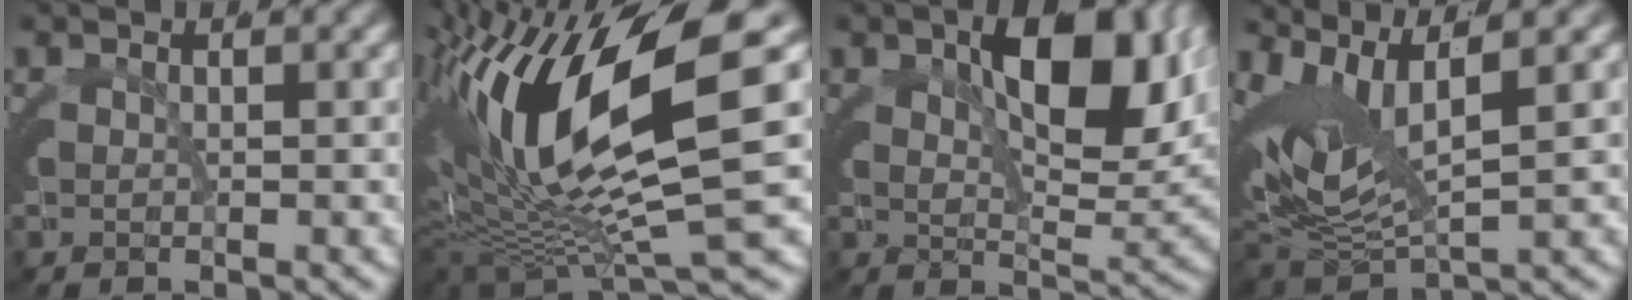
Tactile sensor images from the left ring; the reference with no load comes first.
{"total": 16.6, "force": [0.6, 8.5, 14.2], "torque": [-0.245, -0.007, 0.018]}
{"total": 8.6, "force": [2.9, 3.1, 7.5], "torque": [-0.103, -0.006, 0.048]}
{"total": 8.6, "force": [2.4, 4.8, 6.8], "torque": [-0.133, 0.009, 0.038]}